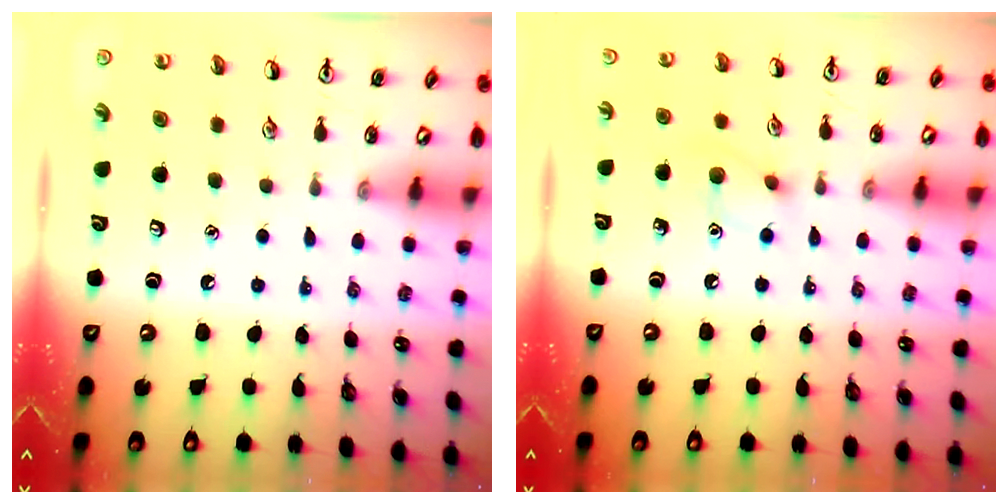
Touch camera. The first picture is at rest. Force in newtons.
{"total": 8.1, "press": 8.0, "slide": 1.2}